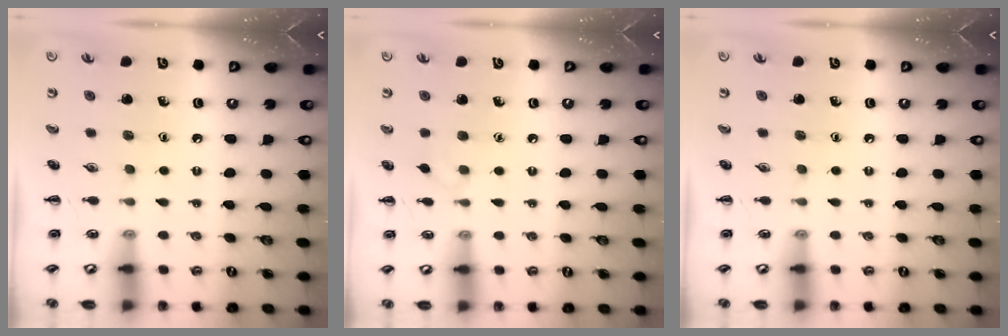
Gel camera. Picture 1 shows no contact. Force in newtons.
{"total": 3.5, "press": 3.2, "slide": 1.2}
{"total": 0.0}